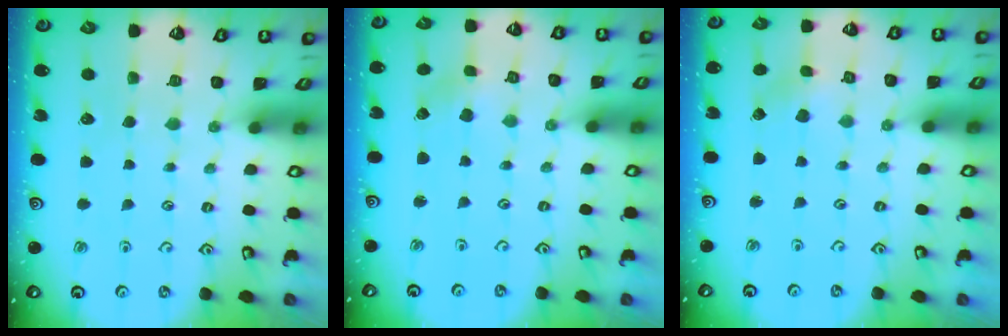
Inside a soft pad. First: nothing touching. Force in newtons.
{"total": 0.9, "press": 0.9, "slide": 0.2}
{"total": 1.3, "press": 1.3, "slide": 0.1}